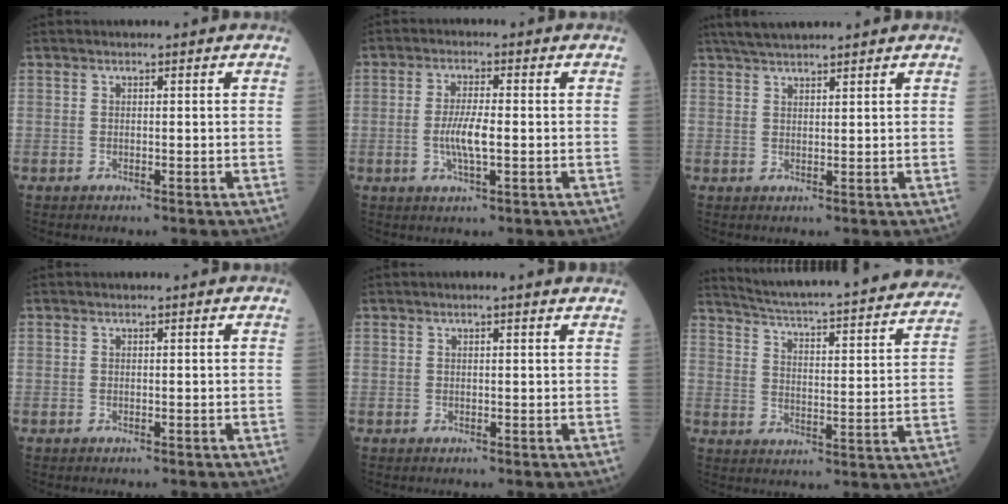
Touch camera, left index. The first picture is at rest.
{"total": 5.1, "force": [-0.8, 0.8, 4.9], "torque": [-0.104, -0.006, -0.015]}
{"total": 5.5, "force": [4.9, 0.4, 2.5], "torque": [-0.043, 0.032, 0.090]}
{"total": 0.0}
{"total": 2.0, "force": [1.6, 0.1, 1.1], "torque": [-0.019, 0.012, 0.015]}
{"total": 29.3, "force": [26.6, 2.5, 11.9], "torque": [-0.186, -0.062, 0.334]}